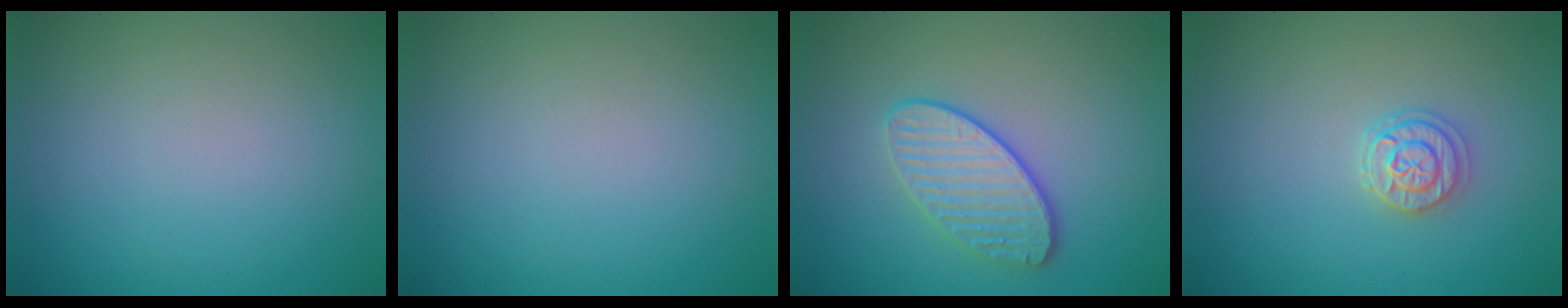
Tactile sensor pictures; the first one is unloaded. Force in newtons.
{"total": 0.0}
{"total": 3.4, "press": 3.2, "slide": 1.0}
{"total": 2.2, "press": 2.0, "slide": 0.8}